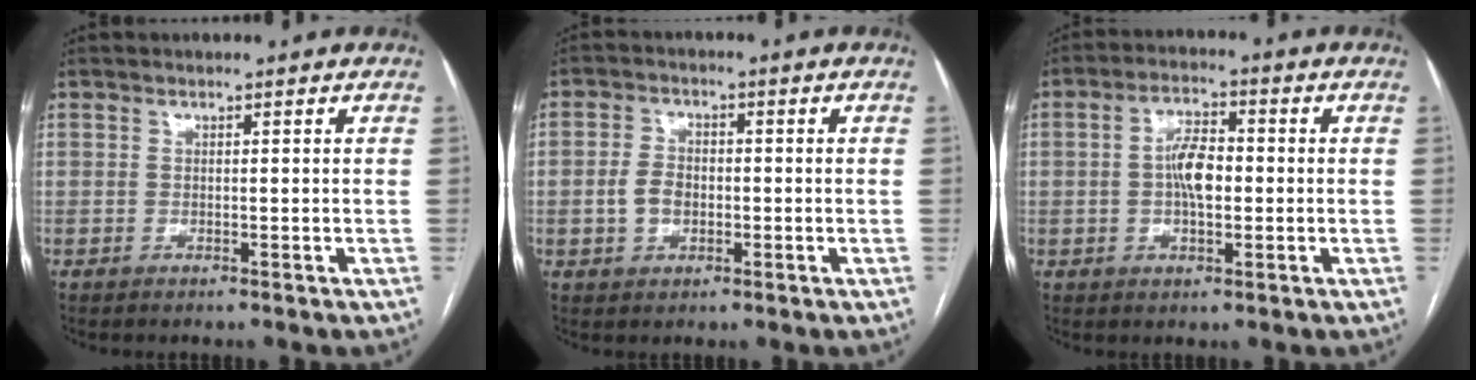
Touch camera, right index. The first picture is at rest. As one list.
[{"total": 4.2, "force": [-0.8, 3.0, 2.8], "torque": [-0.059, 0.010, -0.011]}, {"total": 6.1, "force": [-0.2, 2.5, 5.5], "torque": [-0.106, 0.011, -0.007]}]